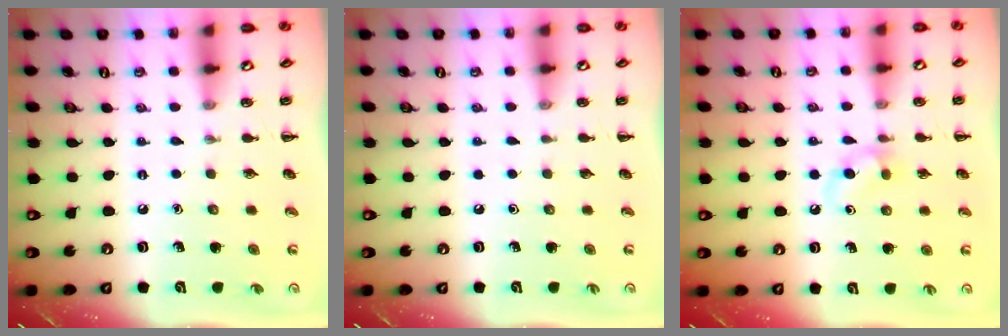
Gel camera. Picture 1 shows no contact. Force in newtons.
{"total": 0.0}
{"total": 5.3, "press": 5.0, "slide": 1.8}